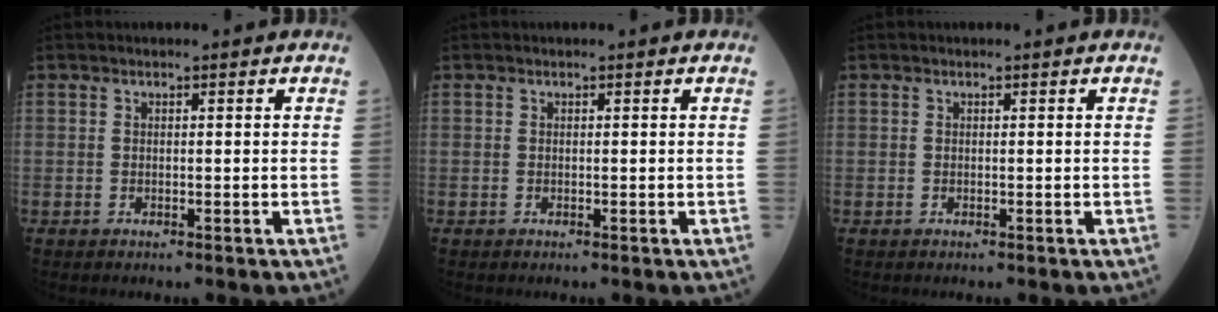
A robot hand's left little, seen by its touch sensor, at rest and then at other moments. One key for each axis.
{"total": 0.0}
{"total": 0.0}